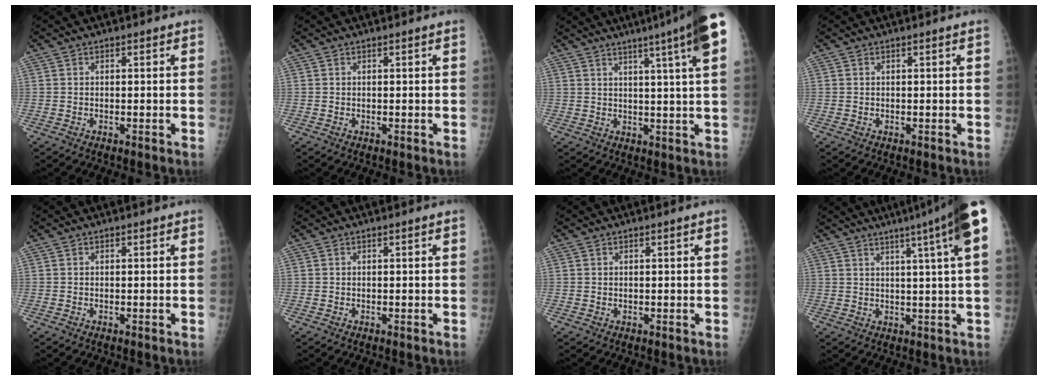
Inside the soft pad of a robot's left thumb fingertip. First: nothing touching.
{"total": 0.0}
{"total": 13.4, "force": [7.5, -0.3, 11.2], "torque": [-0.153, -0.013, 0.085]}
{"total": 0.0}
{"total": 0.0}
{"total": 0.0}
{"total": 0.0}
{"total": 12.7, "force": [6.1, -0.6, 11.1], "torque": [-0.154, 0.000, 0.075]}